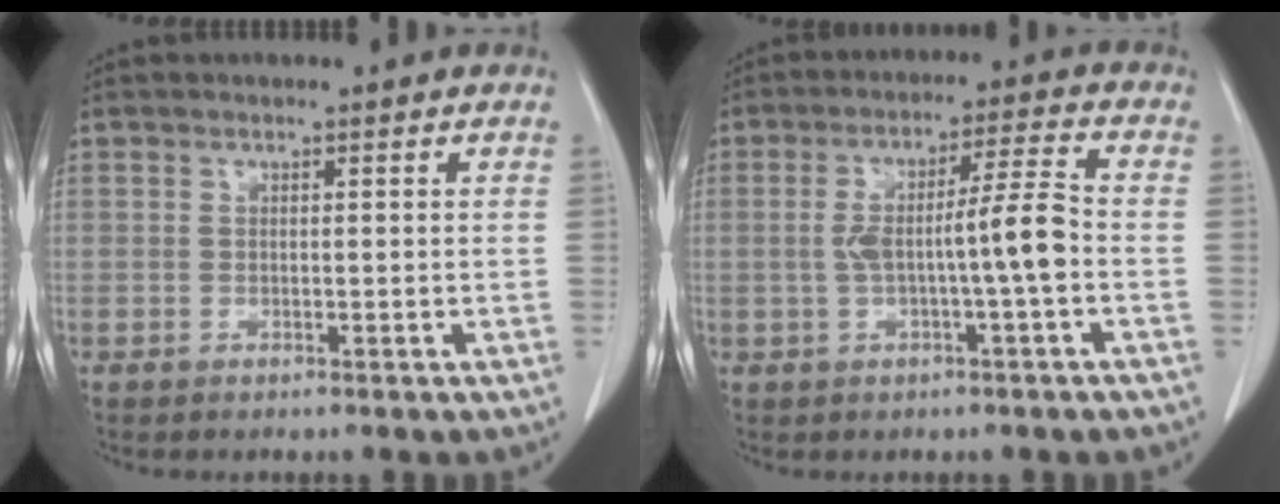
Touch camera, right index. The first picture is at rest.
{"total": 8.1, "force": [-1.3, -0.2, 7.9], "torque": [-0.141, 0.016, -0.021]}